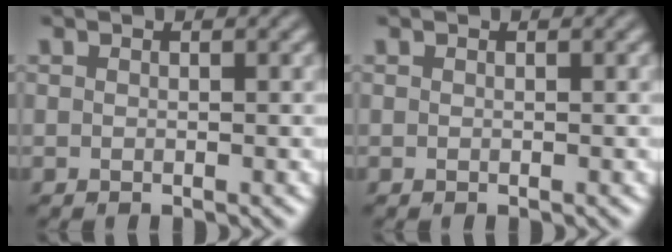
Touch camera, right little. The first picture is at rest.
{"total": 0.0}